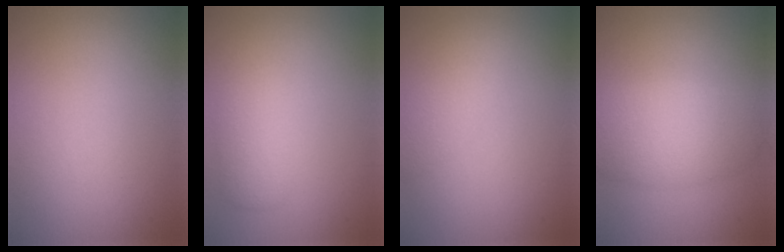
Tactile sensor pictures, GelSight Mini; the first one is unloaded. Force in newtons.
{"total": 2.3, "press": 2.3, "slide": 0.1}
{"total": 2.1, "press": 2.1, "slide": 0.1}
{"total": 5.4, "press": 5.4, "slide": 0.3}